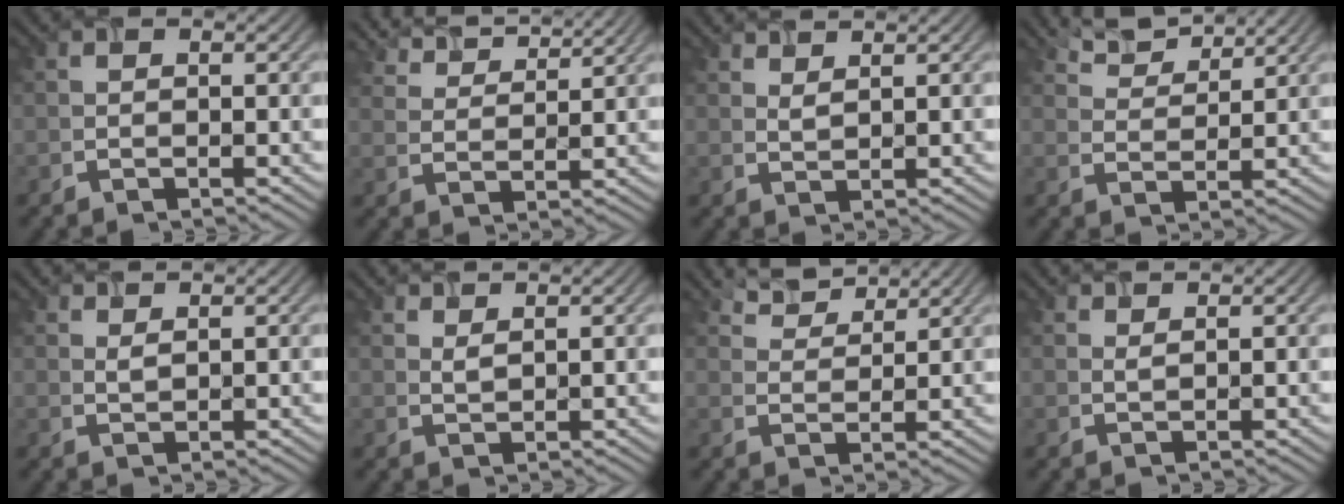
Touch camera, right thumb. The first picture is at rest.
{"total": 5.0, "force": [4.4, 1.3, 1.9], "torque": [-0.053, 0.015, 0.095]}
{"total": 2.1, "force": [1.9, 0.3, 0.8], "torque": [-0.012, 0.002, 0.042]}
{"total": 4.3, "force": [3.7, 1.2, 1.9], "torque": [-0.047, 0.012, 0.084]}
{"total": 1.7, "force": [1.5, 0.3, 0.7], "torque": [-0.012, 0.003, 0.033]}
{"total": 2.0, "force": [1.8, 0.3, 0.8], "torque": [-0.014, 0.002, 0.039]}
{"total": 3.8, "force": [3.2, 1.2, 1.5], "torque": [-0.037, 0.010, 0.076]}
{"total": 1.5, "force": [1.4, 0.0, 0.5], "torque": [-0.007, 0.003, 0.029]}